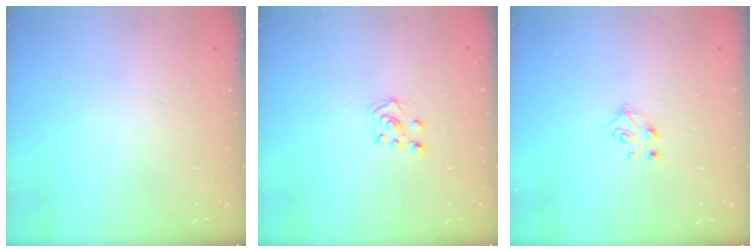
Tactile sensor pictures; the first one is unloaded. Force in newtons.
{"total": 5.1, "press": 5.1, "slide": 0.5}
{"total": 5.2, "press": 5.1, "slide": 0.7}